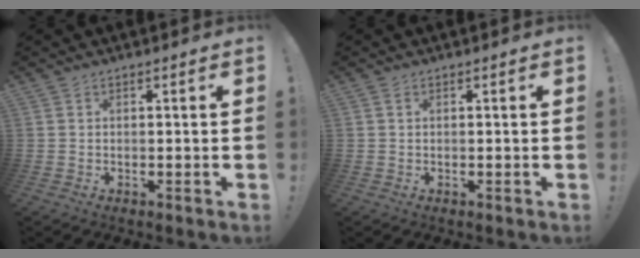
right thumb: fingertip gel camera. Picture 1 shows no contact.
{"total": 0.5, "force": [0.3, 0.1, 0.4], "torque": [-0.014, 0.003, 0.006]}